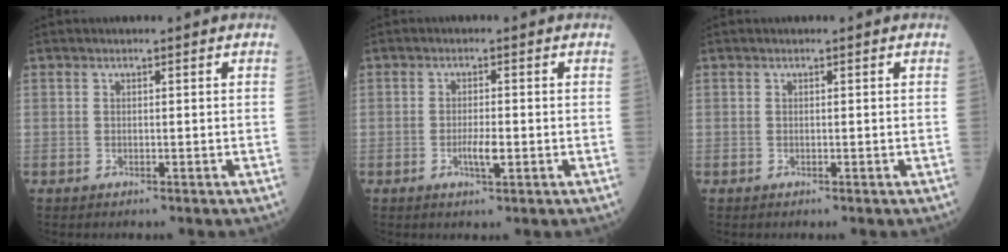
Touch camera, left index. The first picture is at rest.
{"total": 2.5, "force": [-0.7, 0.5, 2.4], "torque": [-0.048, -0.001, -0.011]}
{"total": 0.0}